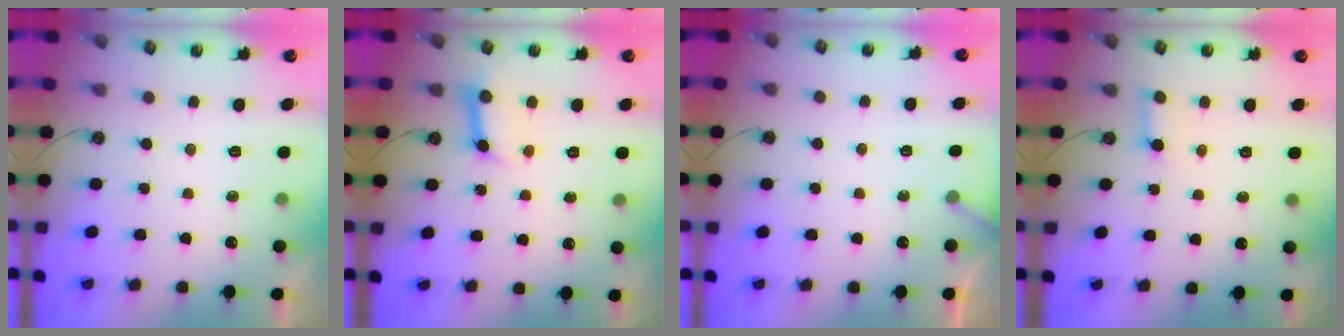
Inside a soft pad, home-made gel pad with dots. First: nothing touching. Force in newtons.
{"total": 8.2, "press": 8.1, "slide": 0.9}
{"total": 3.3, "press": 3.3, "slide": 0.3}
{"total": 3.1, "press": 3.1, "slide": 0.2}